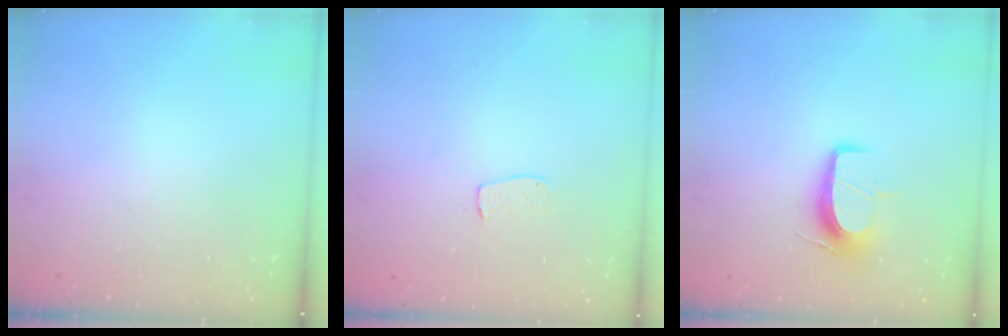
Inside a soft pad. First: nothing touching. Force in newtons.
{"total": 4.5, "press": 4.5, "slide": 0.3}
{"total": 10.2, "press": 10.2, "slide": 0.8}